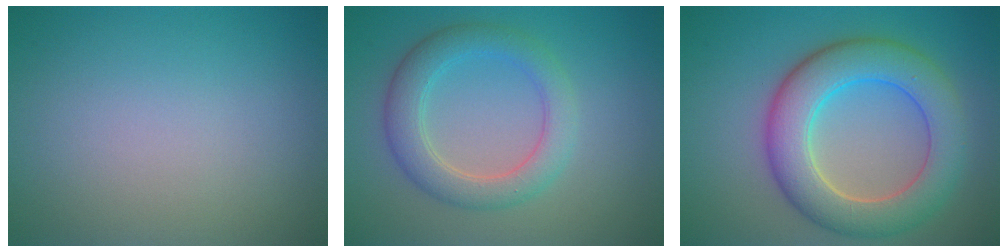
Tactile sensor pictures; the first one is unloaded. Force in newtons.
{"total": 4.1, "press": 4.1, "slide": 0.3}
{"total": 7.6, "press": 7.6, "slide": 0.2}